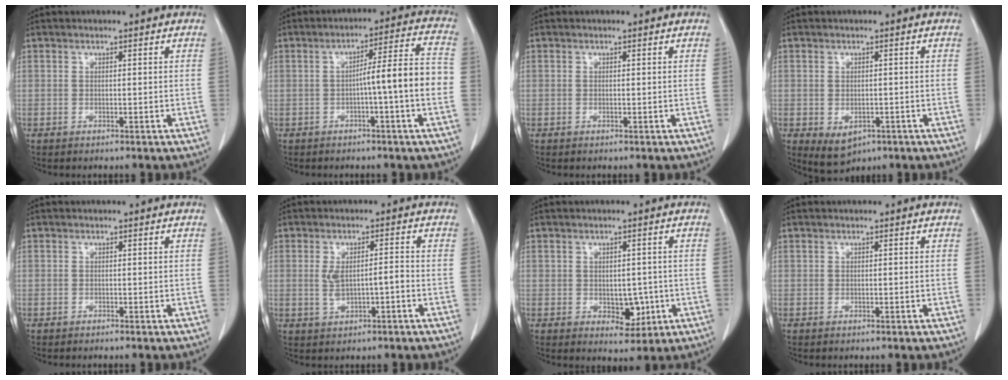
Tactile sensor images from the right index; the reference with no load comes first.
{"total": 9.2, "force": [-1.8, -0.5, 9.0], "torque": [-0.129, 0.023, -0.027]}
{"total": 0.0}
{"total": 4.0, "force": [-1.5, 2.8, 2.5], "torque": [-0.041, -0.005, -0.008]}
{"total": 0.0}
{"total": 4.4, "force": [-0.6, 1.3, 4.1], "torque": [-0.081, 0.009, -0.002]}
{"total": 4.5, "force": [-0.8, 2.9, 3.4], "torque": [-0.038, 0.000, 0.000]}
{"total": 0.0}